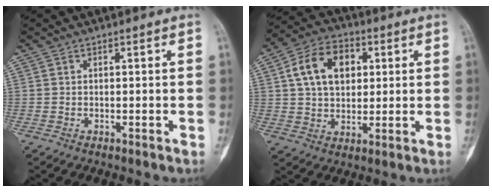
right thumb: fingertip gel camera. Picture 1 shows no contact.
{"total": 12.7, "force": [3.3, 8.8, 8.5], "torque": [-0.119, 0.005, 0.053]}